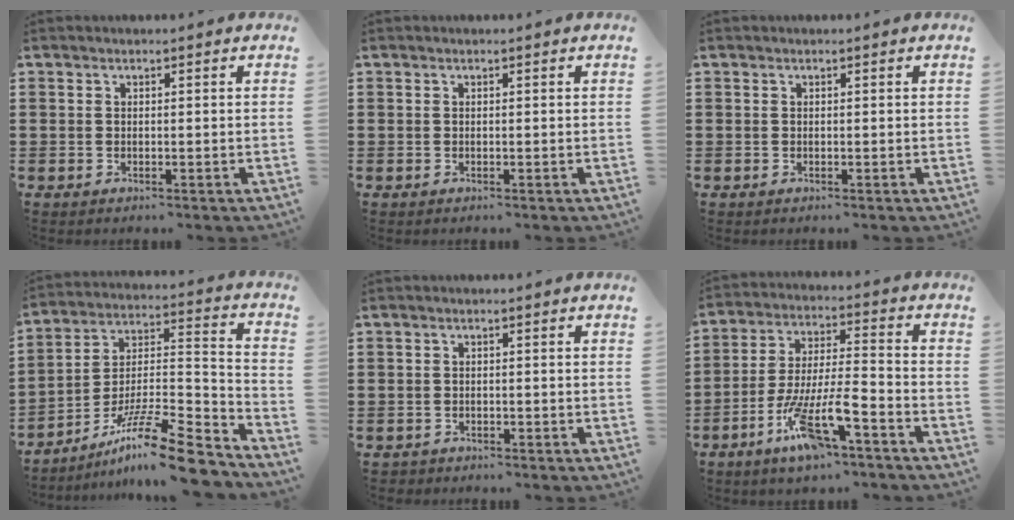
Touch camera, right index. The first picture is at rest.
{"total": 0.0}
{"total": 0.0}
{"total": 14.3, "force": [-11.0, 1.8, 9.0], "torque": [-0.147, 0.030, -0.204]}
{"total": 1.1, "force": [-1.0, 0.4, -0.2], "torque": [0.001, 0.004, -0.023]}
{"total": 11.5, "force": [-7.3, 2.3, 8.6], "torque": [-0.182, -0.003, -0.141]}